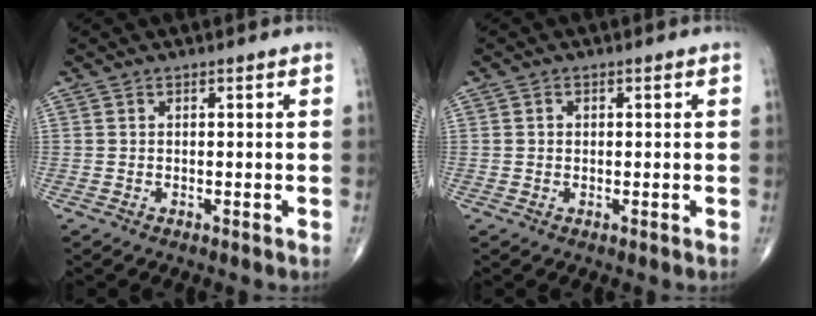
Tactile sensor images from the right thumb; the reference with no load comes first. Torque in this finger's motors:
{"motor_torque": [-0.16, -0.10, 0.00, 0.24, 0.06]}